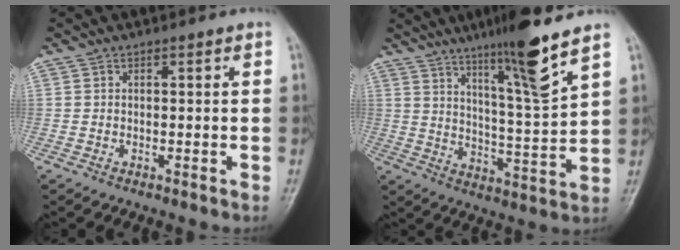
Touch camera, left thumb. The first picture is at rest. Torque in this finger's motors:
{"motor_torque": [2.16, 0.89, 1.35, -1.42, 0.32]}